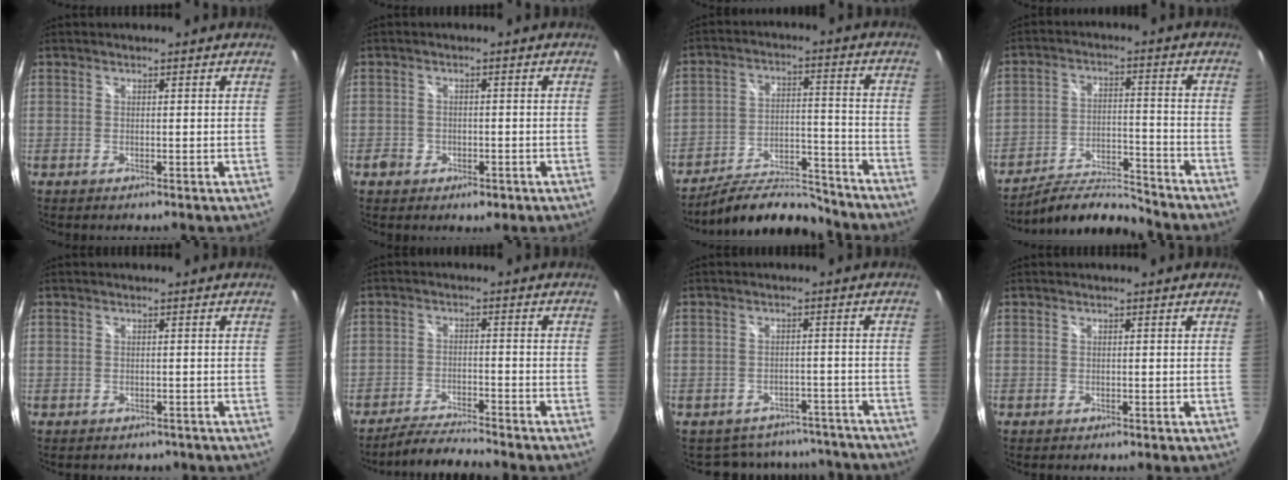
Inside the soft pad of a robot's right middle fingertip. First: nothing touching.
{"total": 3.3, "force": [-1.7, 2.5, 1.4], "torque": [-0.028, -0.003, -0.024]}
{"total": 12.3, "force": [-11.5, 3.2, 3.0], "torque": [-0.058, 0.020, -0.170]}
{"total": 9.1, "force": [-9.0, 0.5, 1.1], "torque": [-0.031, 0.007, -0.154]}
{"total": 1.8, "force": [-1.0, 1.4, 0.5], "torque": [-0.009, -0.002, -0.008]}
{"total": 6.0, "force": [-5.8, 0.0, 1.6], "torque": [-0.056, -0.001, -0.103]}
{"total": 13.3, "force": [-11.4, 6.1, 2.9], "torque": [-0.066, 0.023, -0.131]}
{"total": 0.0}